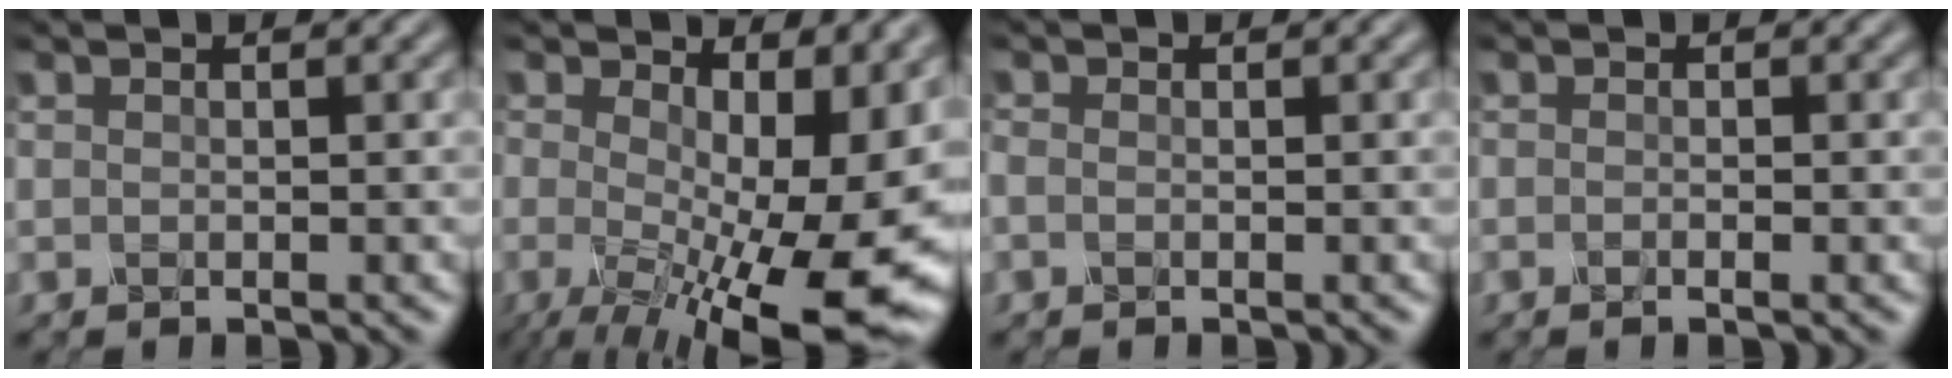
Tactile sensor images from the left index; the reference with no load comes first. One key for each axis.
{"total": 17.3, "fx": -2.7, "fy": 8.1, "fz": 15.1, "tx": -0.209, "ty": -0.042, "tz": -0.016}
{"total": 0.7, "fx": -0.3, "fy": 0.4, "fz": 0.4, "tx": -0.013, "ty": -0.005, "tz": -0.009}
{"total": 0.8, "fx": -0.3, "fy": 0.1, "fz": 0.7, "tx": -0.011, "ty": -0.004, "tz": -0.006}